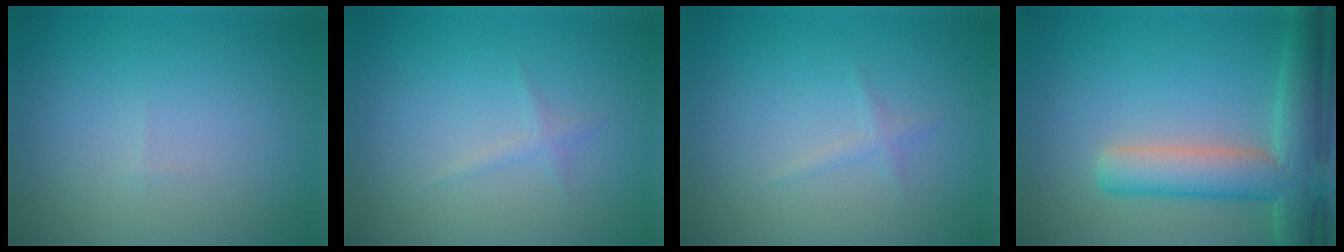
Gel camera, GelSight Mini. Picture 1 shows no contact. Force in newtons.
{"total": 0.8, "press": 0.8, "slide": 0.0}
{"total": 0.8, "press": 0.8, "slide": 0.0}
{"total": 7.0, "press": 7.0, "slide": 0.5}